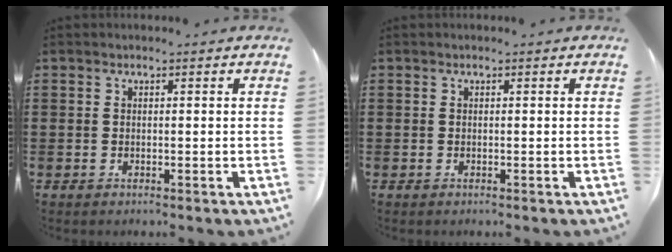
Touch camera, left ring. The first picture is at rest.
{"total": 0.0}